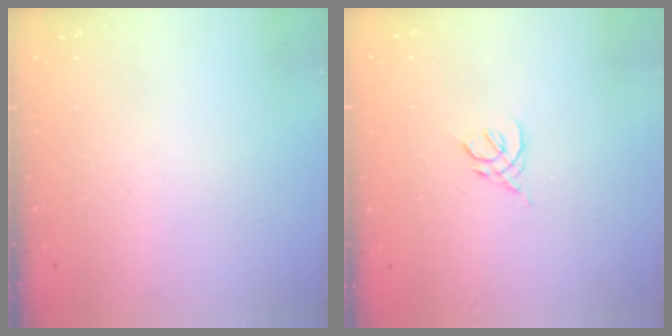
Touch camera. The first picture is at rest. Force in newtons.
{"total": 2.8, "press": 2.8, "slide": 0.7}